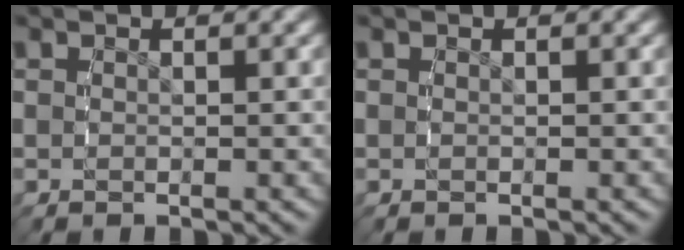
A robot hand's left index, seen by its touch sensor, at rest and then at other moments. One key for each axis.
{"total": 0.0}